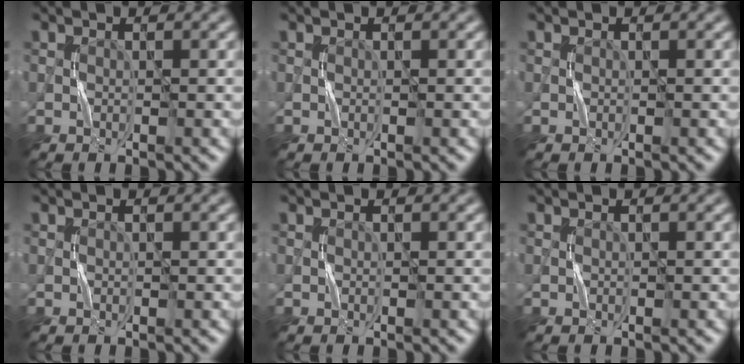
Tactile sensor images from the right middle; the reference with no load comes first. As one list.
[{"total": 0.0}, {"total": 0.0}, {"total": 0.0}, {"total": 0.0}, {"total": 0.0}]